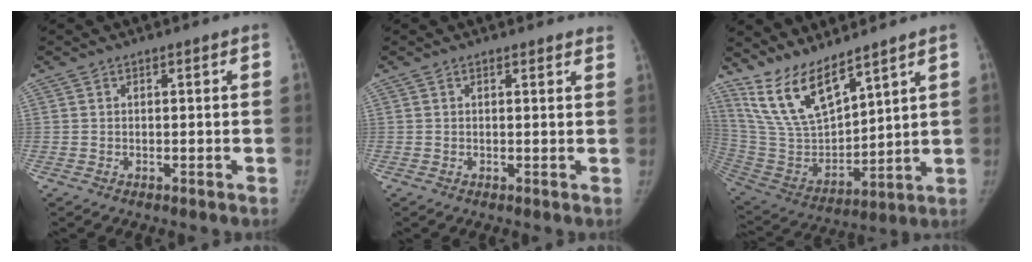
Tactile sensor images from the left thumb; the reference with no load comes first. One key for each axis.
{"total": 1.9, "fx": 1.9, "fy": 0.4, "fz": 0.2, "tx": 0.003, "ty": -0.008, "tz": 0.011}
{"total": 14.2, "fx": 11.0, "fy": 4.3, "fz": 7.9, "tx": -0.131, "ty": -0.067, "tz": 0.237}